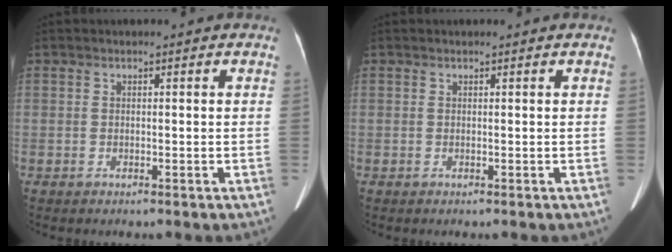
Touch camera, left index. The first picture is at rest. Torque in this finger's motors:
{"motor_torque": [0.09, -0.01, 0.04, 0.02]}